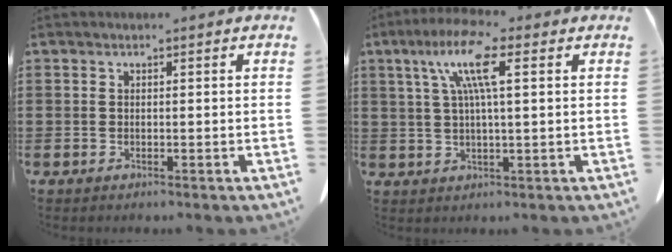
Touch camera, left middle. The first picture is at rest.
{"total": 9.2, "force": [3.6, 1.7, 8.3], "torque": [-0.176, 0.010, 0.056]}